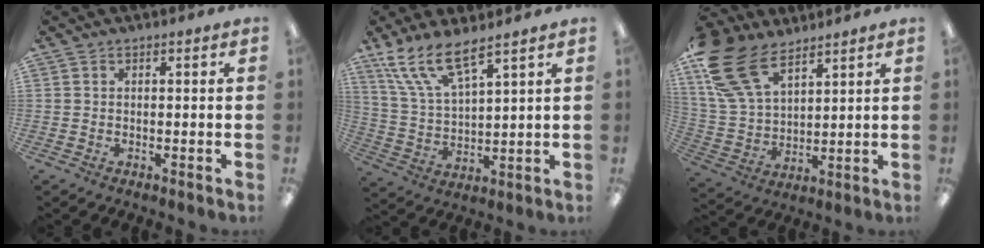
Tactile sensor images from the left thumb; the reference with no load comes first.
{"total": 11.5, "force": [8.8, 3.1, 6.8], "torque": [-0.143, -0.039, 0.164]}
{"total": 18.9, "force": [11.1, 10.1, 11.4], "torque": [-0.267, -0.036, 0.208]}